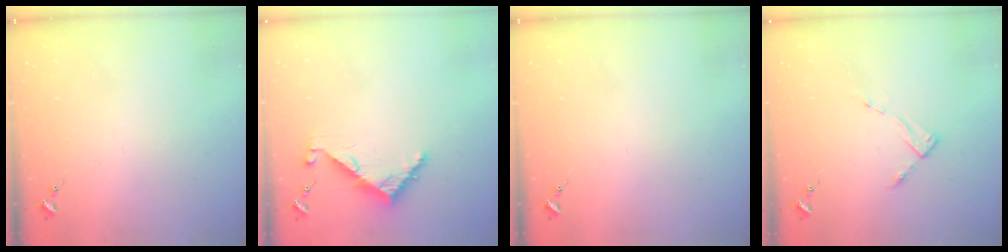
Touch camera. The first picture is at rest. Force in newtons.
{"total": 6.3, "press": 6.3, "slide": 0.5}
{"total": 0.0}
{"total": 2.8, "press": 2.8, "slide": 0.4}